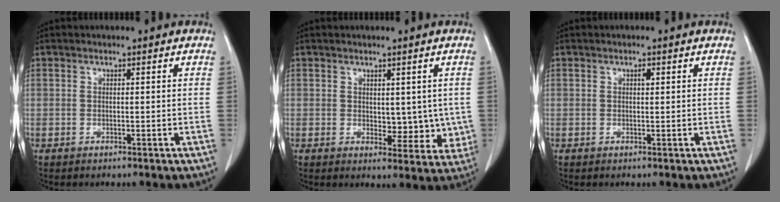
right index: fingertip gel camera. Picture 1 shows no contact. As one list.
[{"total": 5.7, "force": [0.5, 3.5, 4.5], "torque": [-0.036, -0.009, 0.015]}, {"total": 0.7, "force": [0.3, 0.3, 0.5], "torque": [-0.011, 0.000, 0.005]}]